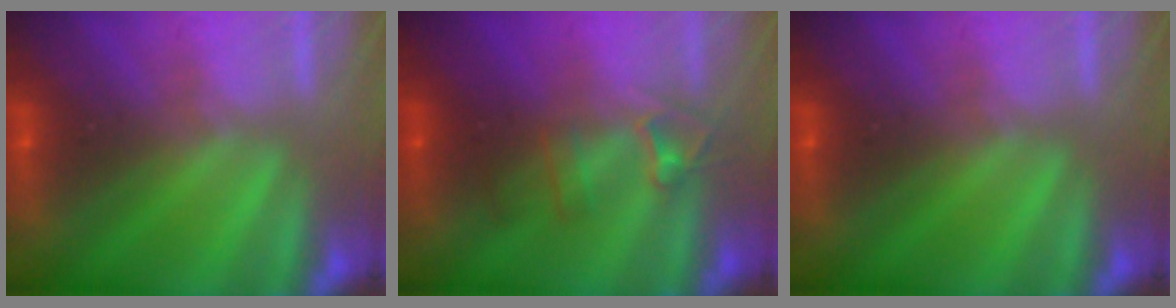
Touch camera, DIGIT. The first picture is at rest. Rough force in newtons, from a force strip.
{"total": 2.4}
{"total": 0.0}